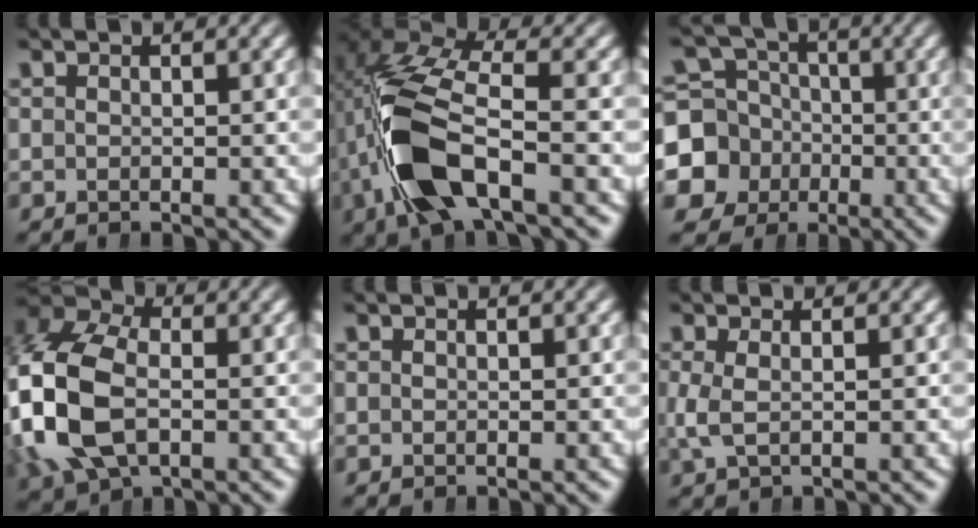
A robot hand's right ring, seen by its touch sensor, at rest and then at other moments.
{"total": 9.3, "force": [-0.5, 4.8, 7.9], "torque": [-0.177, -0.013, -0.005]}
{"total": 12.1, "force": [-2.6, 11.1, 3.8], "torque": [-0.078, -0.051, -0.041]}
{"total": 10.6, "force": [-0.1, 8.5, 6.3], "torque": [-0.180, -0.019, 0.001]}
{"total": 0.0}
{"total": 1.8, "force": [0.1, 0.7, 1.7], "torque": [-0.047, -0.007, 0.009]}